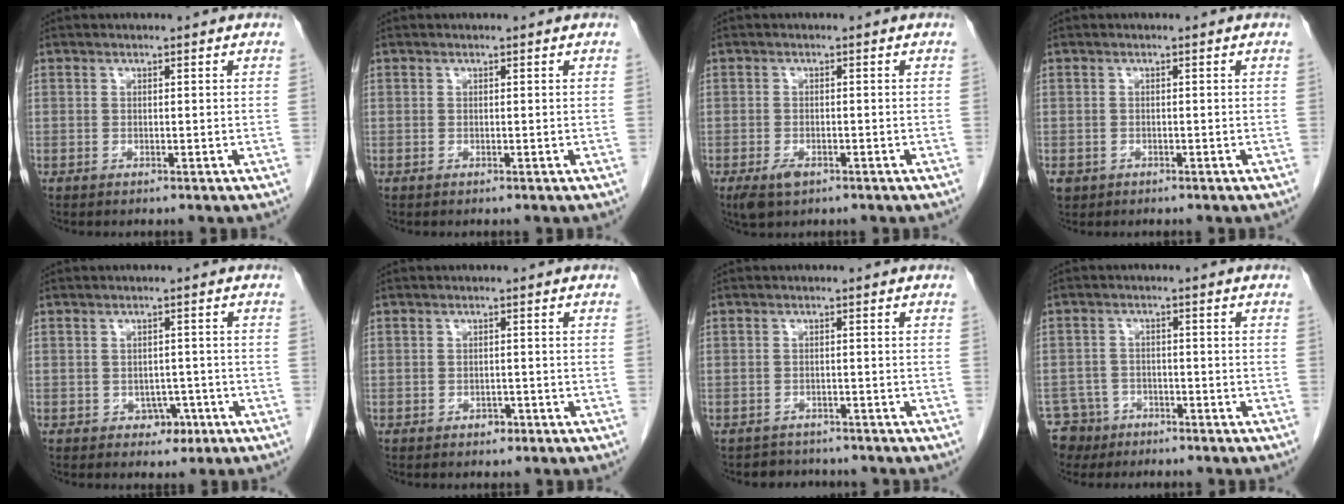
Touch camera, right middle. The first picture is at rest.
{"total": 0.0}
{"total": 3.2, "force": [-1.8, 1.6, 2.2], "torque": [-0.046, -0.006, -0.024]}
{"total": 1.8, "force": [-0.9, 1.5, 0.4], "torque": [-0.009, 0.003, -0.012]}
{"total": 2.9, "force": [-1.3, 2.2, 1.3], "torque": [-0.008, 0.007, -0.010]}
{"total": 1.3, "force": [-0.8, 0.9, 0.5], "torque": [-0.008, 0.003, -0.010]}
{"total": 3.5, "force": [-3.2, 1.5, -0.2], "torque": [0.002, 0.003, -0.047]}
{"total": 5.3, "force": [-3.9, 3.6, -0.4], "torque": [0.007, 0.004, -0.068]}